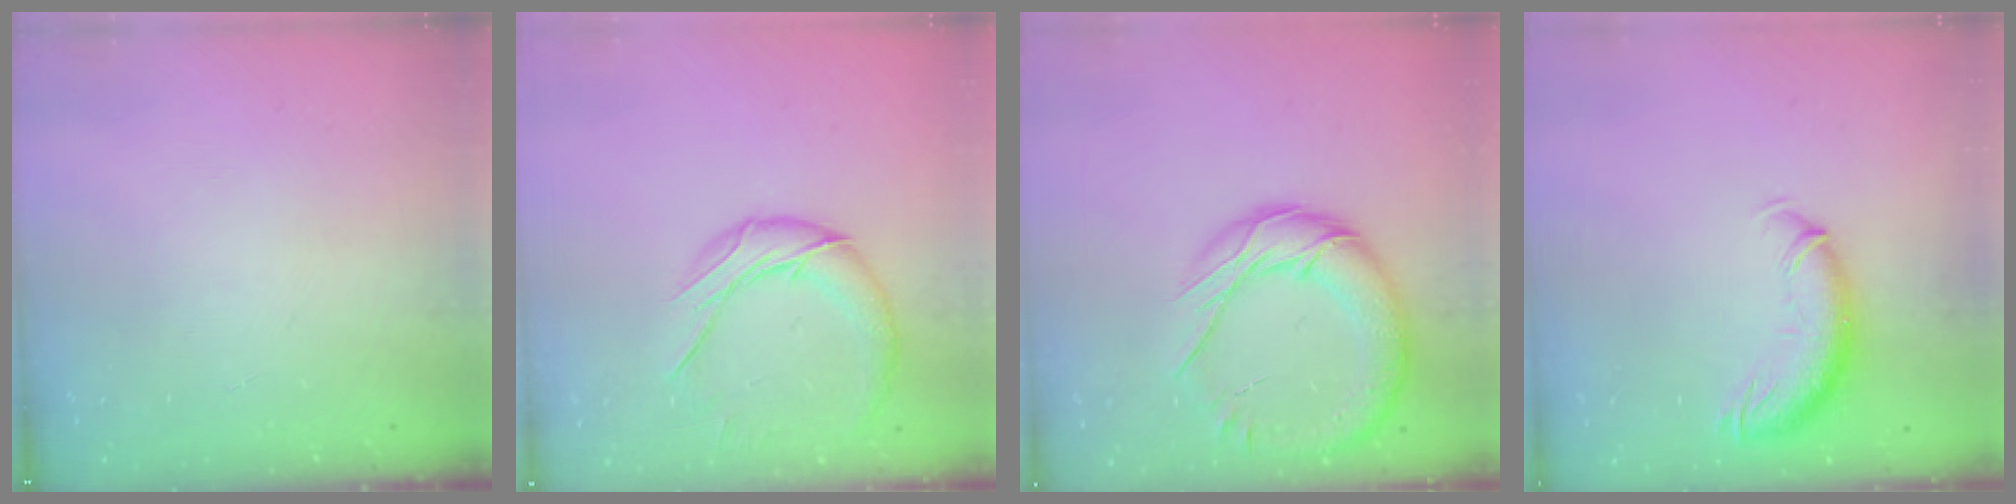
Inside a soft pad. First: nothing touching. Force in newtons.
{"total": 11.7, "press": 11.6, "slide": 0.7}
{"total": 18.5, "press": 18.4, "slide": 2.1}
{"total": 11.0, "press": 11.0, "slide": 0.9}